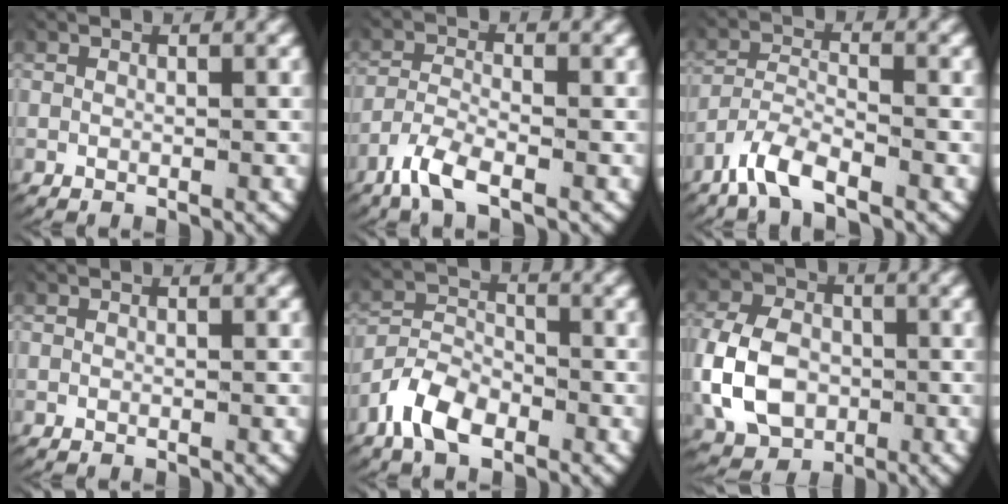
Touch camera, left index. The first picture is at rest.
{"total": 3.8, "force": [-2.5, 1.5, 2.5], "torque": [-0.069, -0.013, -0.042]}
{"total": 4.4, "force": [-3.2, 2.0, 2.3], "torque": [-0.061, -0.014, -0.055]}
{"total": 0.0}
{"total": 5.9, "force": [-3.2, 4.0, 2.9], "torque": [-0.056, -0.013, -0.058]}
{"total": 7.7, "force": [-1.1, 6.2, 4.4], "torque": [-0.100, -0.023, -0.012]}